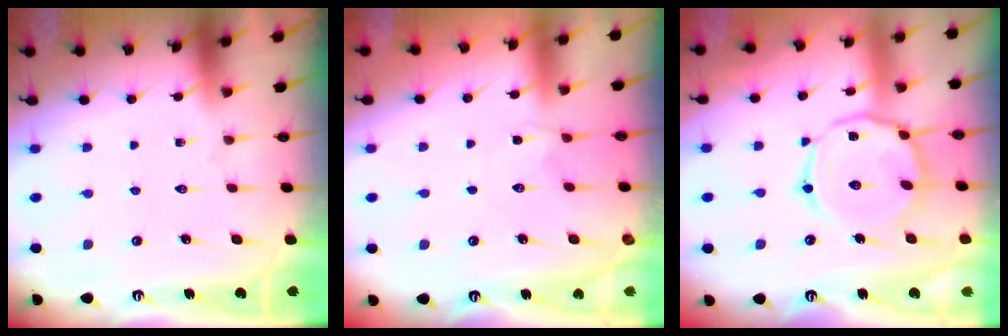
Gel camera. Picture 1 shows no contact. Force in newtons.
{"total": 2.3, "press": 2.2, "slide": 0.4}
{"total": 13.4, "press": 13.4, "slide": 0.9}